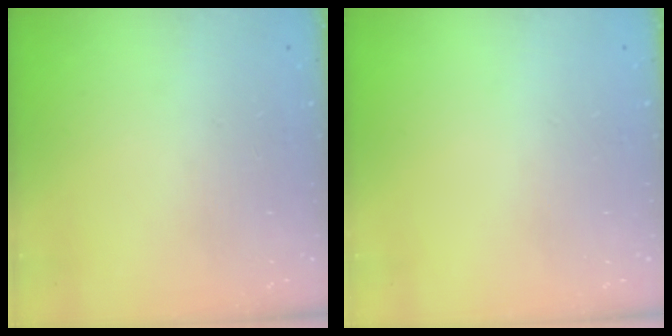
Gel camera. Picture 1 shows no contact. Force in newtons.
{"total": 0.0}